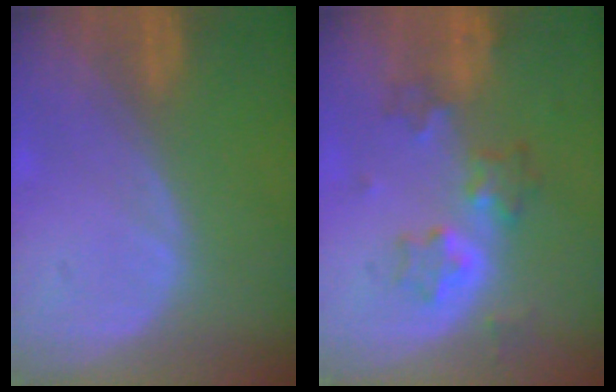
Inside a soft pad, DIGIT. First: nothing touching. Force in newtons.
{"total": 5.6, "press": 5.6, "slide": 0.4}